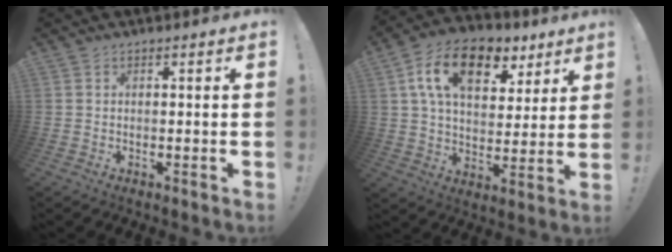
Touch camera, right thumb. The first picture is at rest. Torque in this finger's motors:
{"motor_torque": [1.49, 3.03, 0.54, -0.17, 0.26]}